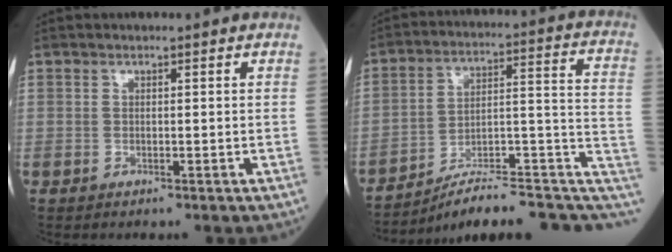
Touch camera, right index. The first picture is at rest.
{"total": 16.0, "force": [-11.5, 4.0, 10.3], "torque": [-0.097, 0.077, -0.161]}